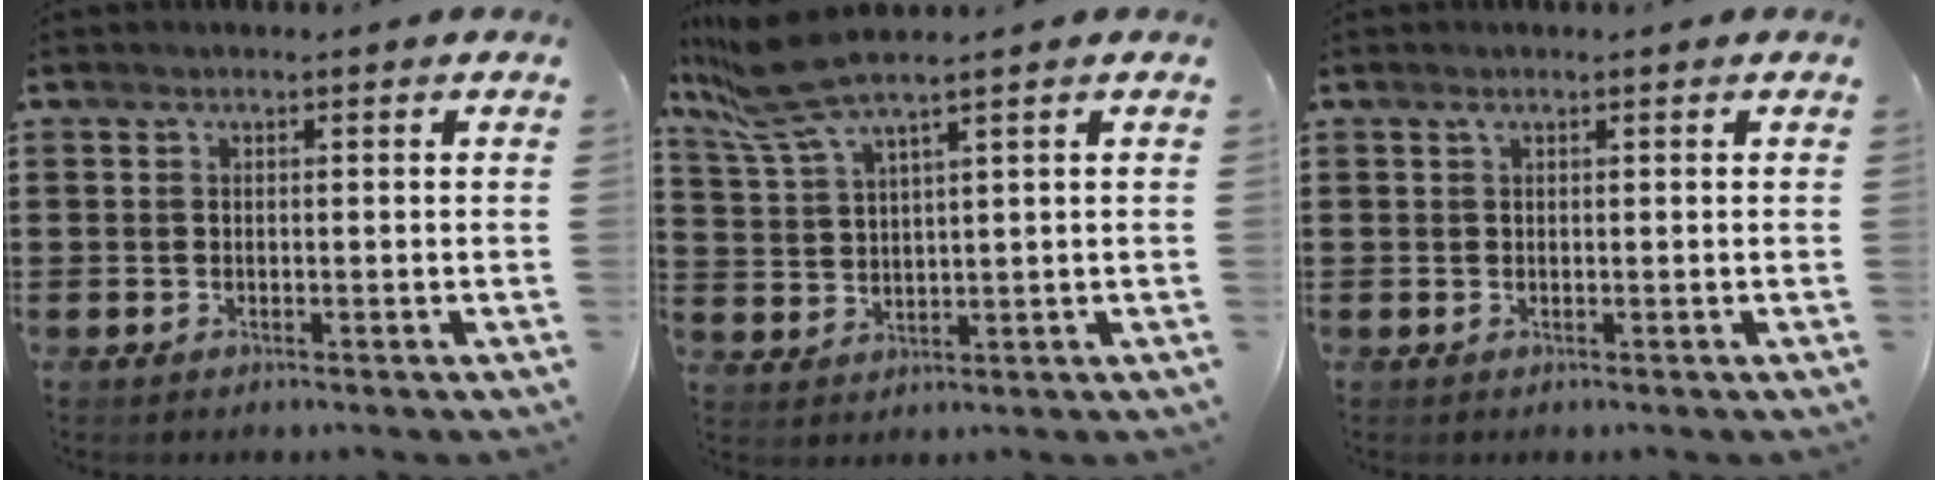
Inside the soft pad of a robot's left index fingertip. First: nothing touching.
{"total": 7.4, "force": [5.5, 0.7, 4.9], "torque": [-0.129, -0.015, 0.097]}
{"total": 0.9, "force": [0.5, 0.2, 0.7], "torque": [-0.015, 0.002, 0.009]}